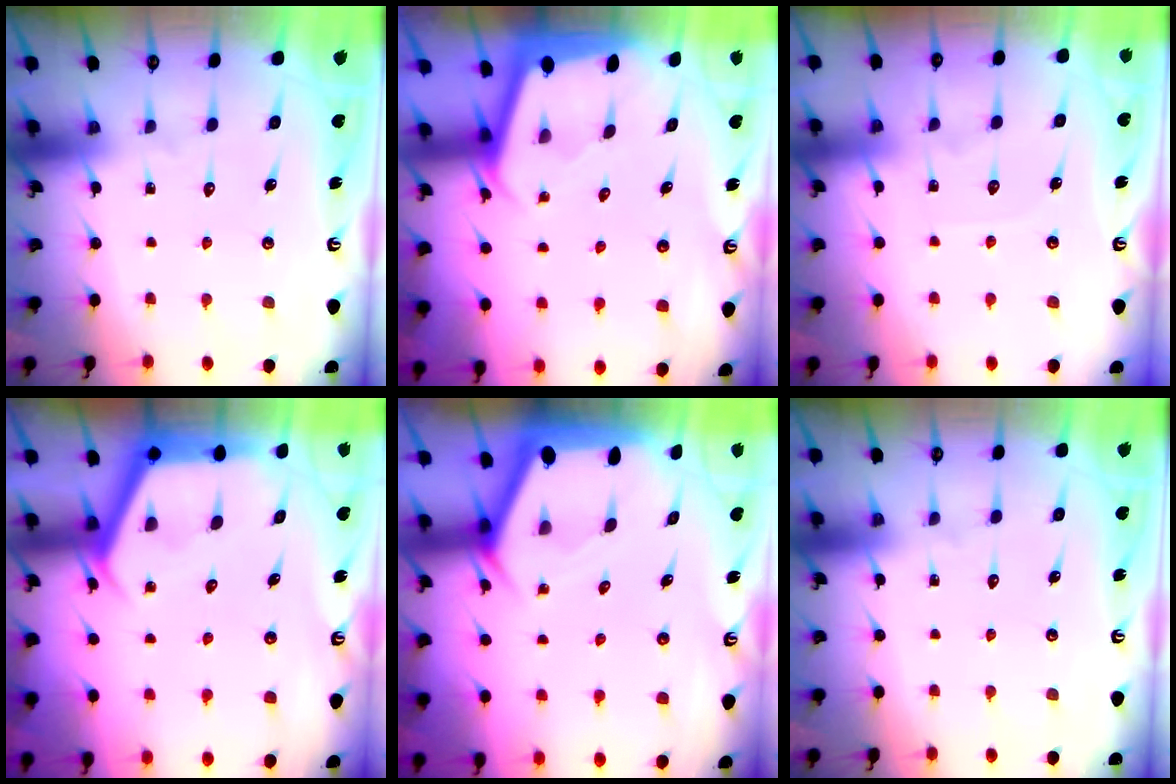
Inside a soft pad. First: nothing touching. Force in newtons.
{"total": 1.9, "press": 1.9, "slide": 0.1}
{"total": 4.7, "press": 4.6, "slide": 0.5}
{"total": 3.7, "press": 3.6, "slide": 0.4}
{"total": 3.4, "press": 3.4, "slide": 0.2}
{"total": 0.0}